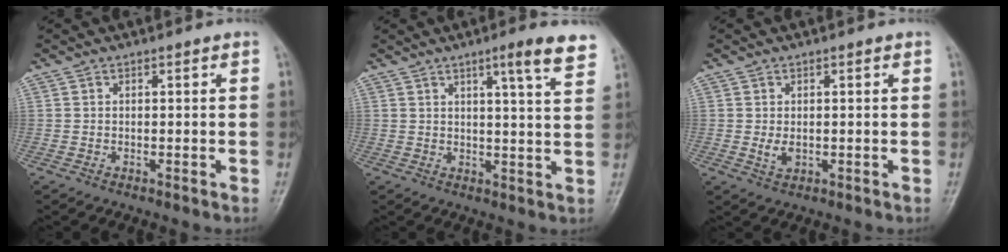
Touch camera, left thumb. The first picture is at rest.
{"total": 7.5, "force": [4.8, 0.5, 5.8], "torque": [-0.074, -0.026, 0.061]}
{"total": 2.5, "force": [0.1, 1.5, 2.0], "torque": [-0.032, -0.007, 0.006]}